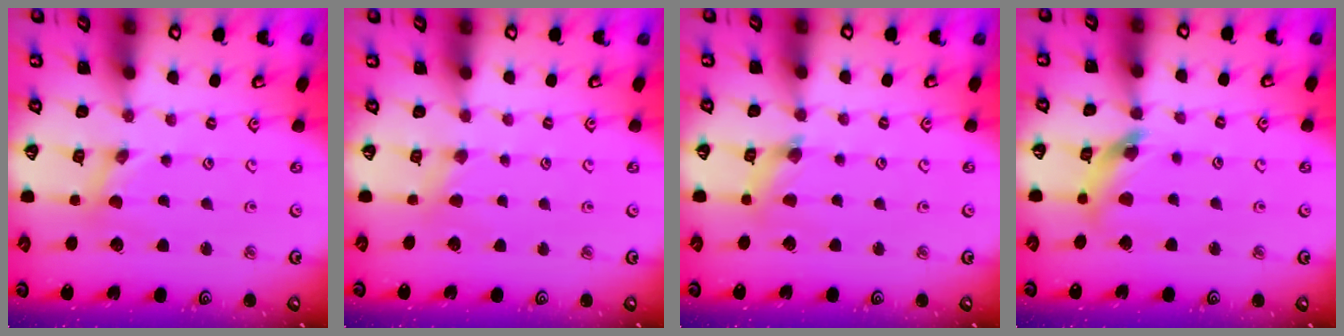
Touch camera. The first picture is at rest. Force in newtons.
{"total": 2.3, "press": 2.3, "slide": 0.3}
{"total": 1.7, "press": 1.7, "slide": 0.3}
{"total": 10.2, "press": 10.1, "slide": 1.2}